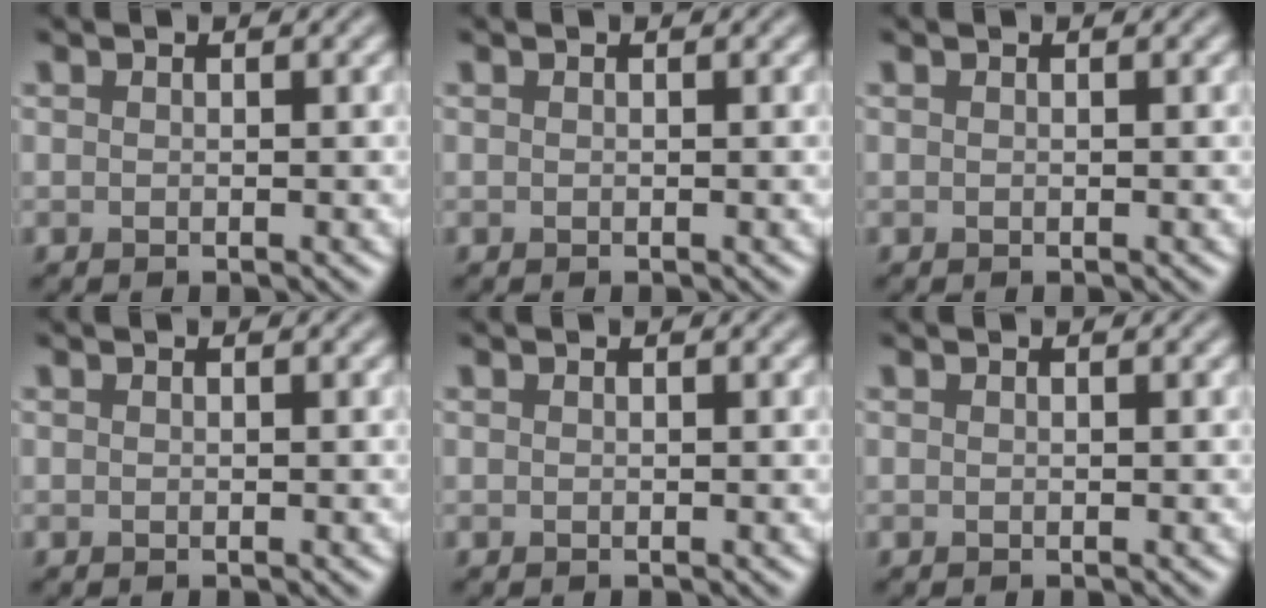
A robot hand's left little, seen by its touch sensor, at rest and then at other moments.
{"total": 0.0}
{"total": 0.0}
{"total": 0.0}
{"total": 0.0}
{"total": 0.0}